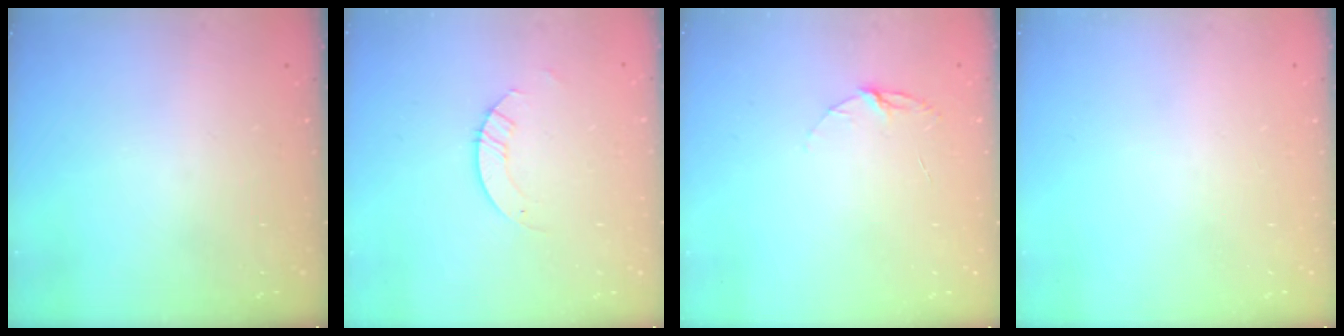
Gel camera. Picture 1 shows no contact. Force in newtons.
{"total": 2.9, "press": 2.9, "slide": 0.3}
{"total": 4.1, "press": 4.1, "slide": 0.3}
{"total": 0.0}